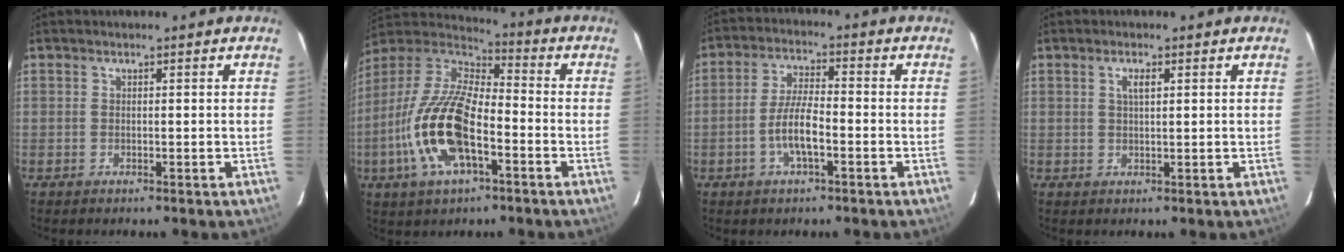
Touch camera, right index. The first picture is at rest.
{"total": 18.4, "force": [-6.1, 7.7, 15.6], "torque": [-0.328, -0.010, -0.121]}
{"total": 6.7, "force": [-2.5, 1.7, 6.0], "torque": [-0.123, 0.004, -0.048]}
{"total": 2.0, "force": [0.8, 0.6, 1.7], "torque": [-0.031, 0.004, 0.013]}